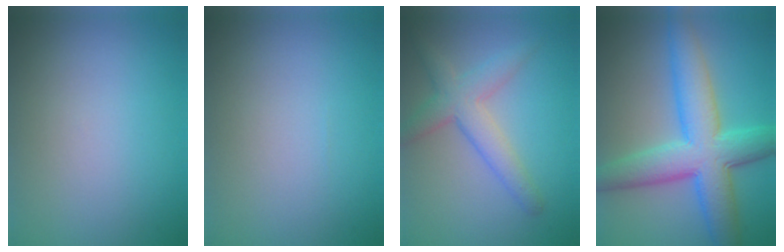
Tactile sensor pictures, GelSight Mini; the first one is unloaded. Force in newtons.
{"total": 0.0}
{"total": 3.9, "press": 3.9, "slide": 0.2}
{"total": 8.6, "press": 8.6, "slide": 0.2}